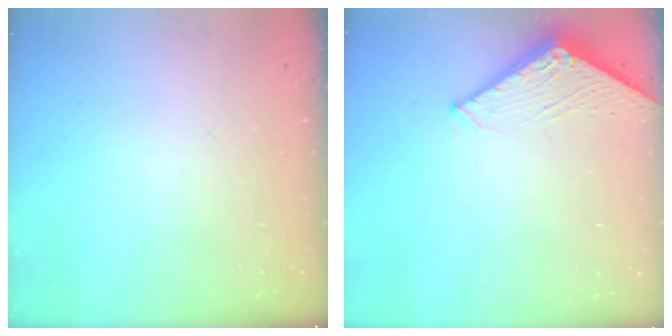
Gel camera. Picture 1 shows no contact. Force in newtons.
{"total": 2.9, "press": 2.9, "slide": 0.3}